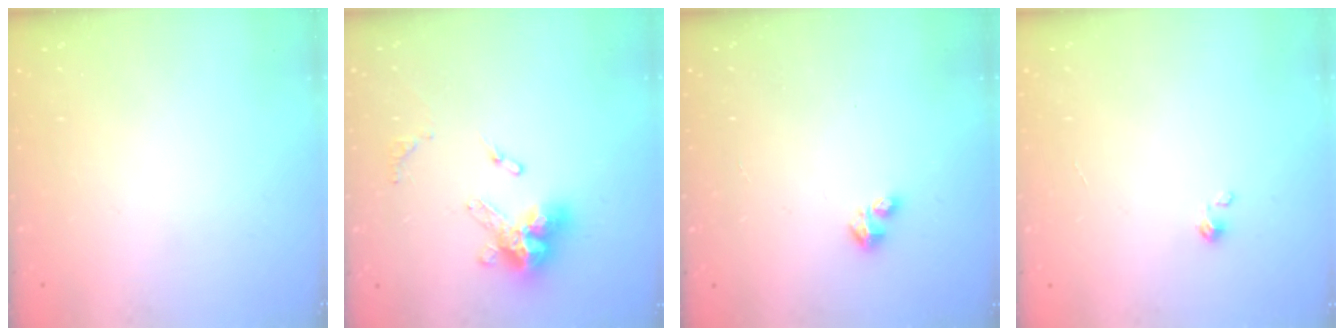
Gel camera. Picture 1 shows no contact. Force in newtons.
{"total": 12.1, "press": 12.0, "slide": 1.1}
{"total": 1.6, "press": 1.6, "slide": 0.4}
{"total": 0.0}